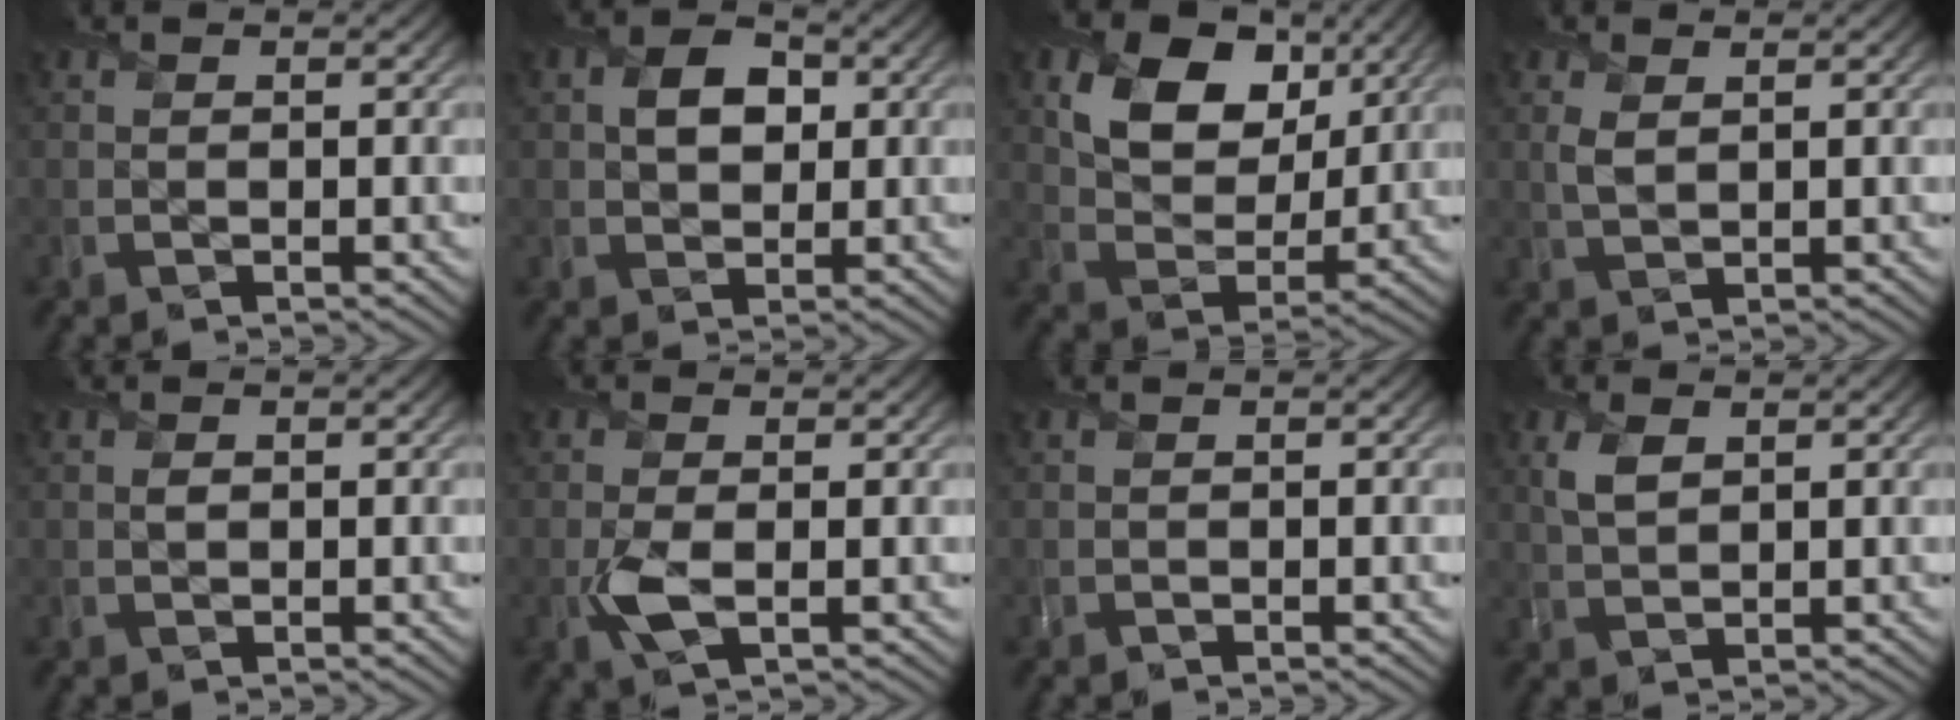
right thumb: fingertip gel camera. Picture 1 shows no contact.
{"total": 4.3, "force": [0.8, 3.2, 2.8], "torque": [-0.054, 0.002, 0.008]}
{"total": 10.8, "force": [4.7, 7.4, 6.3], "torque": [-0.122, 0.001, 0.075]}
{"total": 2.1, "force": [0.9, 1.0, 1.6], "torque": [-0.045, 0.001, 0.019]}
{"total": 0.7, "force": [0.2, 0.5, 0.5], "torque": [-0.011, -0.001, 0.004]}
{"total": 3.2, "force": [-0.7, 1.4, 2.8], "torque": [-0.070, -0.006, -0.017]}
{"total": 0.0}
{"total": 3.0, "force": [1.4, 1.5, 2.2], "torque": [-0.057, 0.002, 0.029]}